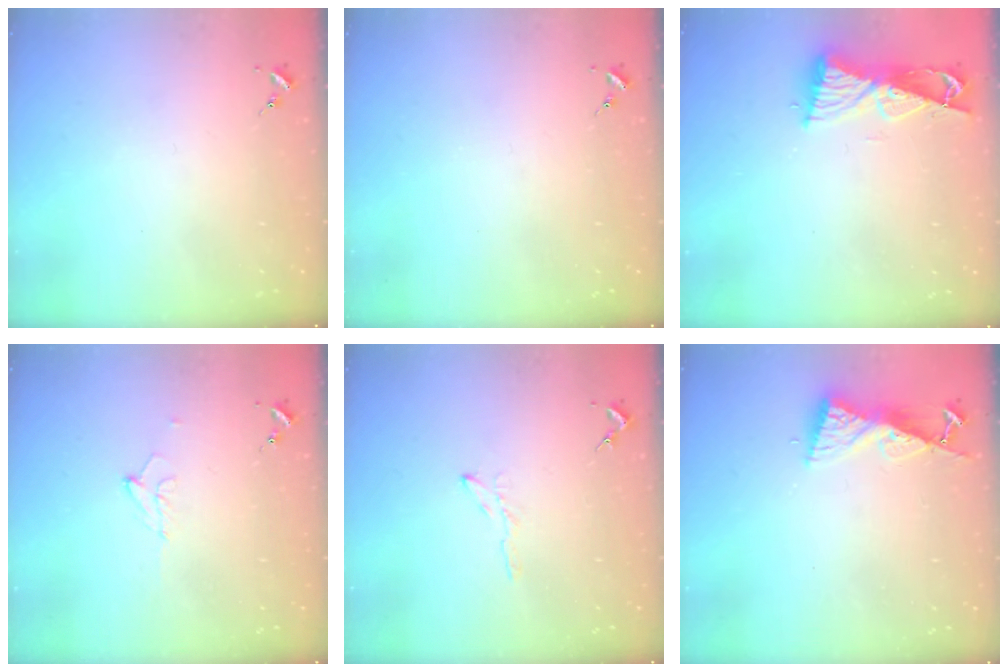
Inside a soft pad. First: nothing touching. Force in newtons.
{"total": 0.0}
{"total": 9.0, "press": 9.0, "slide": 1.1}
{"total": 7.2, "press": 7.1, "slide": 1.3}
{"total": 5.7, "press": 5.6, "slide": 0.6}
{"total": 8.6, "press": 8.6, "slide": 0.6}